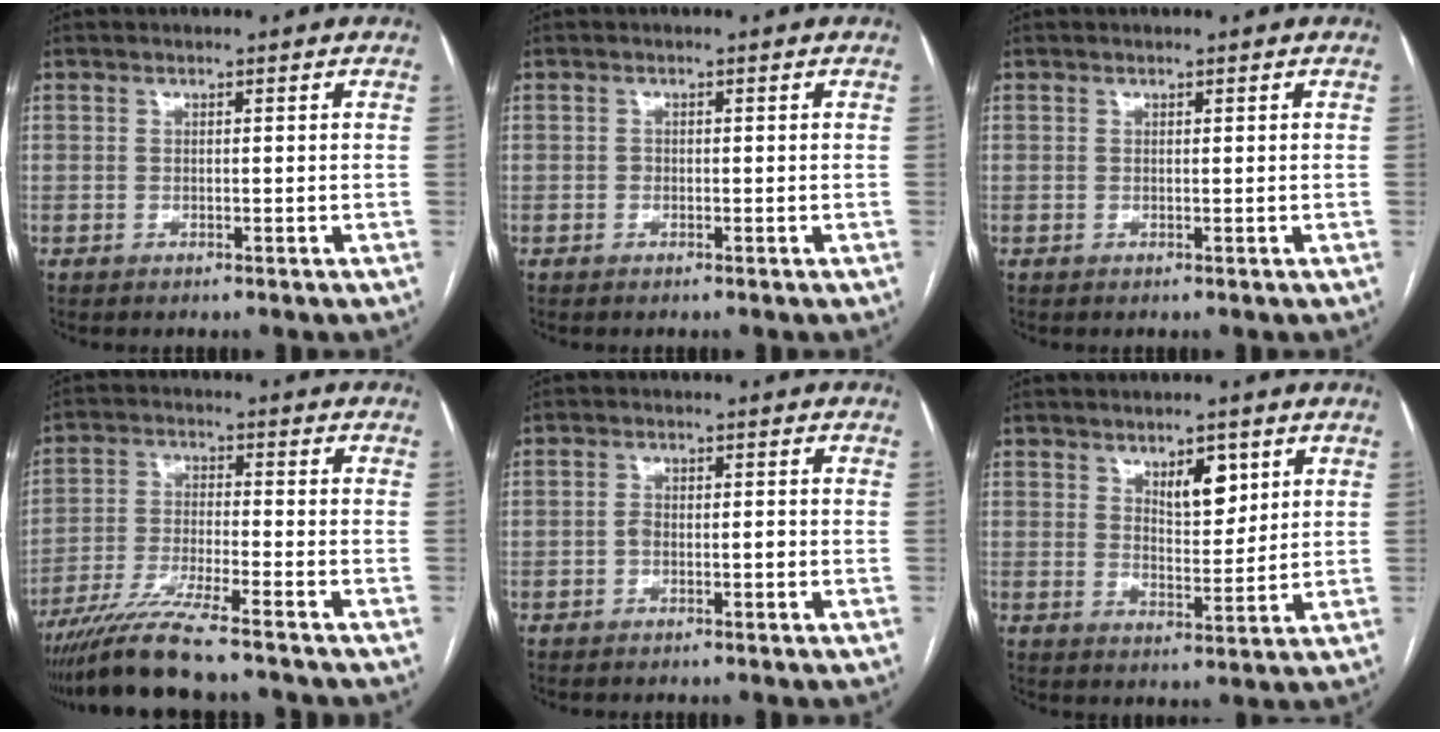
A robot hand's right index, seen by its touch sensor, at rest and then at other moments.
{"total": 0.6, "force": [-0.1, 0.5, 0.2], "torque": [0.000, 0.003, -0.004]}
{"total": 0.0}
{"total": 10.6, "force": [-8.8, 0.0, 5.9], "torque": [-0.107, -0.029, -0.154]}
{"total": 2.1, "force": [-0.8, 1.0, 1.7], "torque": [-0.027, 0.009, -0.012]}
{"total": 5.7, "force": [2.9, 2.4, 4.2], "torque": [-0.066, -0.002, 0.049]}